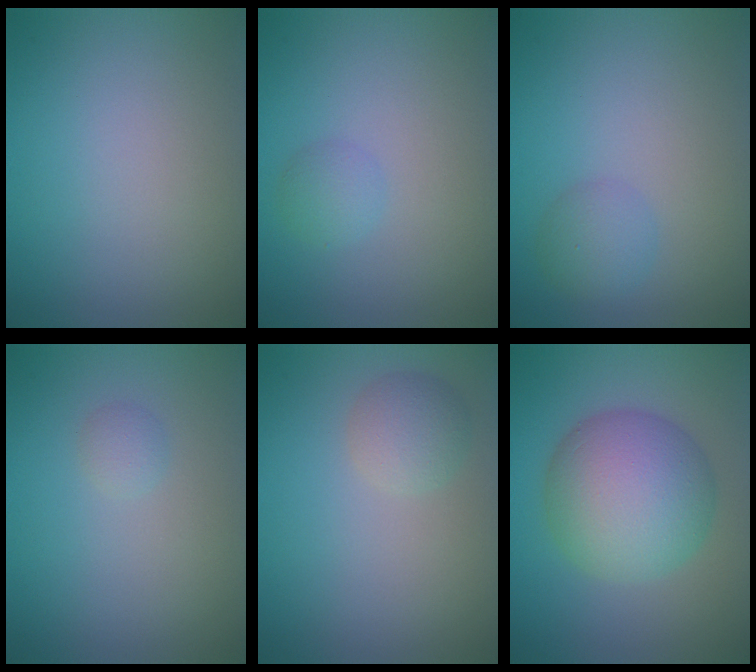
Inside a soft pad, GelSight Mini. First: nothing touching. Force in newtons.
{"total": 1.3, "press": 1.3, "slide": 0.0}
{"total": 2.1, "press": 2.1, "slide": 0.1}
{"total": 0.9, "press": 0.9, "slide": 0.0}
{"total": 2.1, "press": 2.1, "slide": 0.1}
{"total": 8.7, "press": 8.7, "slide": 0.3}